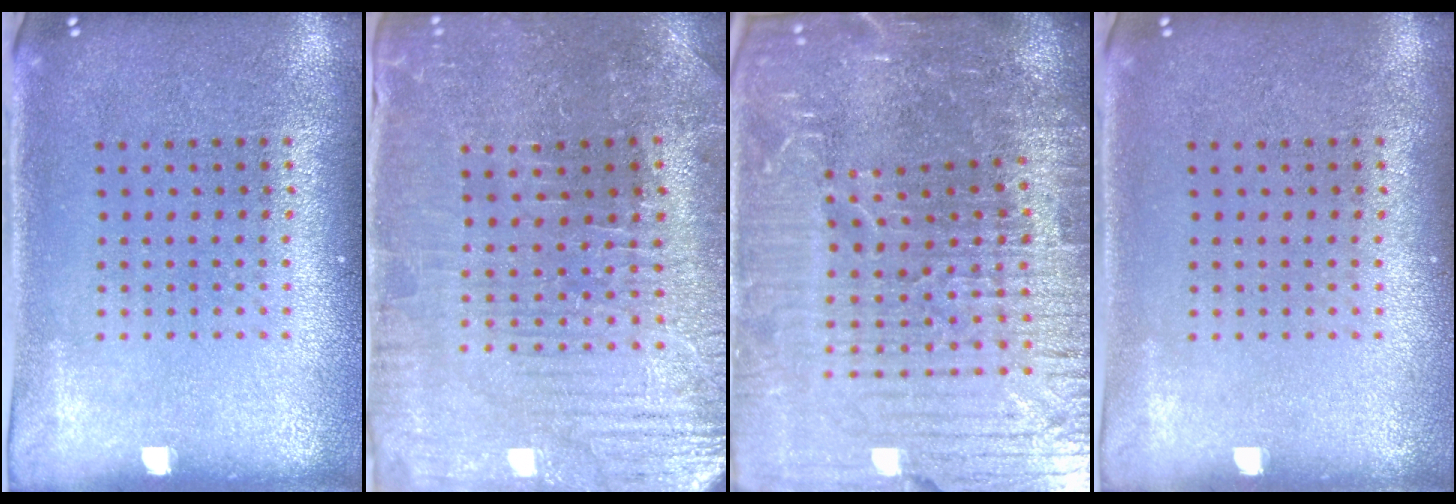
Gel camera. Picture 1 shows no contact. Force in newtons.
{"total": 1.8, "press": 1.8, "slide": 0.3}
{"total": 7.0, "press": 6.1, "slide": 3.4}
{"total": 0.0}